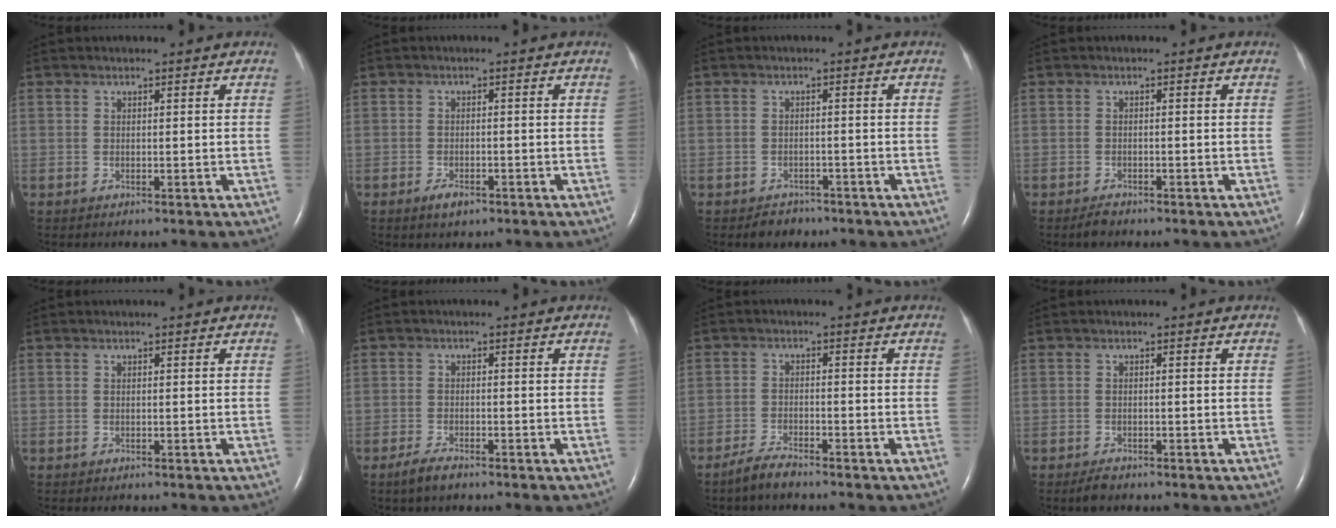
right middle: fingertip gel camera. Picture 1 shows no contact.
{"total": 2.4, "force": [-1.5, 1.0, 1.5], "torque": [-0.034, -0.001, -0.023]}
{"total": 2.5, "force": [-1.9, 1.6, 0.2], "torque": [-0.012, 0.005, -0.024]}
{"total": 1.5, "force": [-1.3, 0.5, 0.5], "torque": [-0.018, -0.003, -0.020]}
{"total": 0.0}
{"total": 2.9, "force": [-2.2, 0.8, 1.7], "torque": [-0.045, -0.005, -0.040]}
{"total": 2.6, "force": [-1.9, 1.7, 0.6], "torque": [-0.018, 0.004, -0.027]}
{"total": 1.7, "force": [-1.4, 0.6, 0.8], "torque": [-0.024, -0.003, -0.022]}